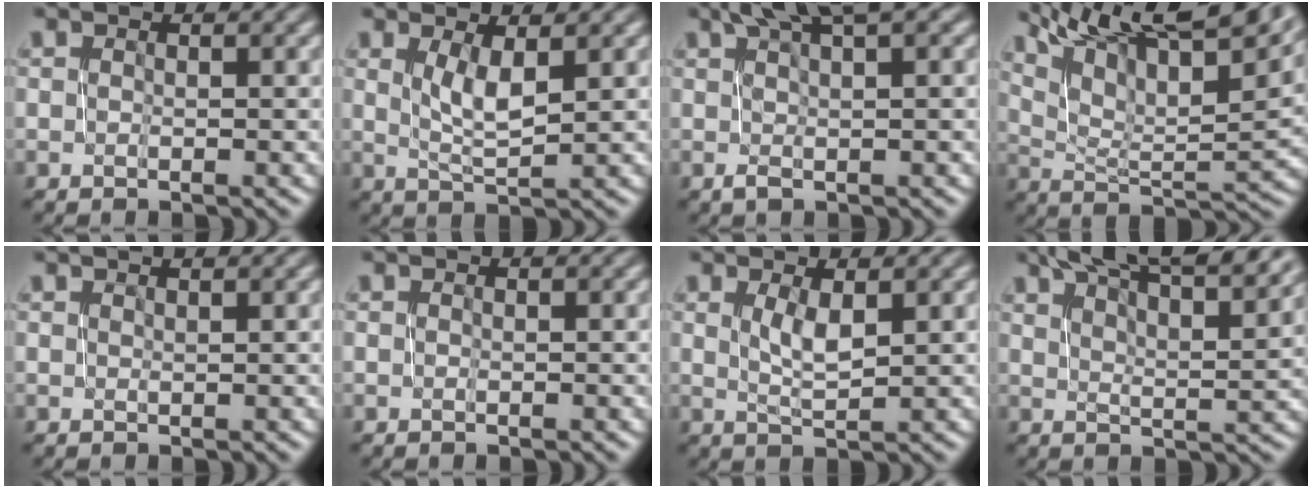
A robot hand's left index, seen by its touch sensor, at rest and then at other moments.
{"total": 2.8, "force": [0.9, 0.8, 2.5], "torque": [-0.050, -0.001, 0.022]}
{"total": 4.2, "force": [2.1, 0.7, 3.5], "torque": [-0.056, 0.009, 0.032]}
{"total": 15.4, "force": [10.9, 4.2, 10.1], "torque": [-0.166, 0.018, 0.170]}
{"total": 0.5, "force": [0.4, 0.0, 0.3], "torque": [-0.002, 0.004, 0.007]}
{"total": 0.0}
{"total": 2.1, "force": [0.8, 0.6, 1.9], "torque": [-0.040, 0.001, 0.018]}
{"total": 12.7, "force": [9.7, 3.1, 7.6], "torque": [-0.096, 0.026, 0.111]}